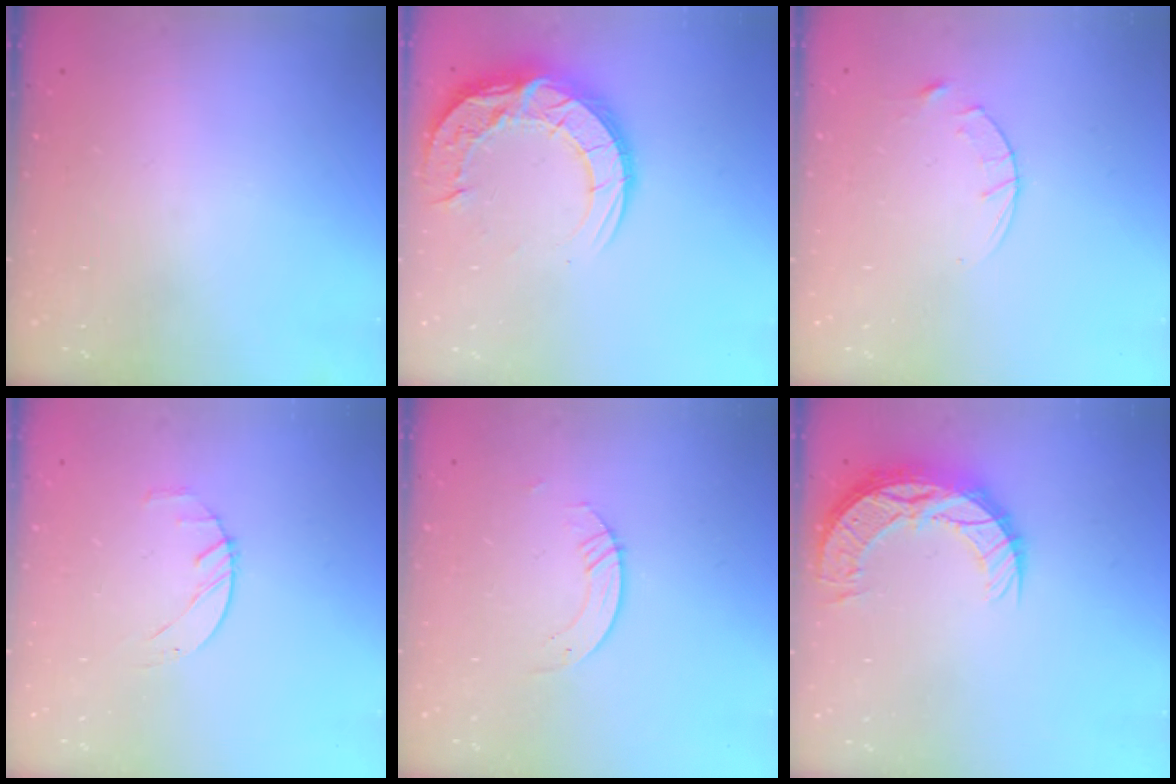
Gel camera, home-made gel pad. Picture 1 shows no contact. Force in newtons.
{"total": 17.9, "press": 17.8, "slide": 1.3}
{"total": 3.2, "press": 3.2, "slide": 0.4}
{"total": 2.5, "press": 2.5, "slide": 0.4}
{"total": 2.2, "press": 2.2, "slide": 0.2}
{"total": 12.2, "press": 12.2, "slide": 0.8}